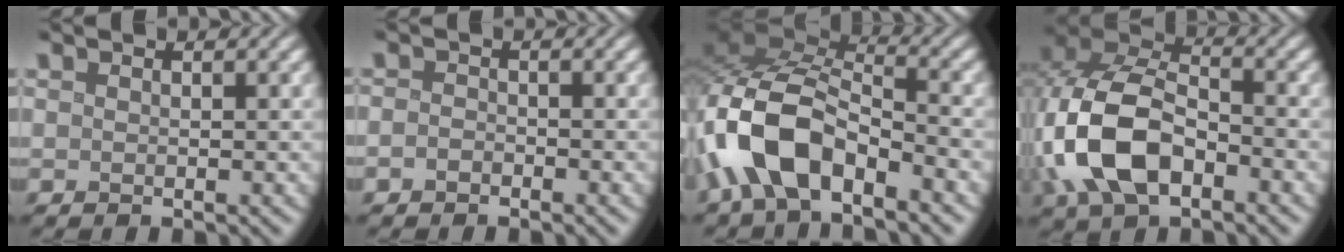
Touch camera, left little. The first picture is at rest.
{"total": 1.0, "force": [-0.8, 0.6, 0.4], "torque": [-0.007, 0.001, -0.016]}
{"total": 9.2, "force": [-4.4, 4.6, 6.6], "torque": [-0.133, 0.009, -0.091]}
{"total": 10.5, "force": [-3.3, 6.2, 7.7], "torque": [-0.182, 0.004, -0.074]}